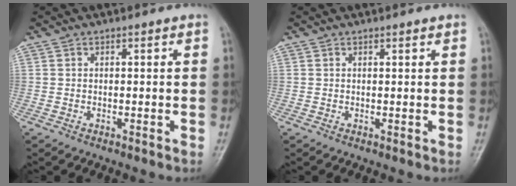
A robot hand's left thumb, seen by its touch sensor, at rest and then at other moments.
{"total": 0.6, "force": [0.5, 0.1, 0.4], "torque": [-0.008, -0.003, 0.007]}